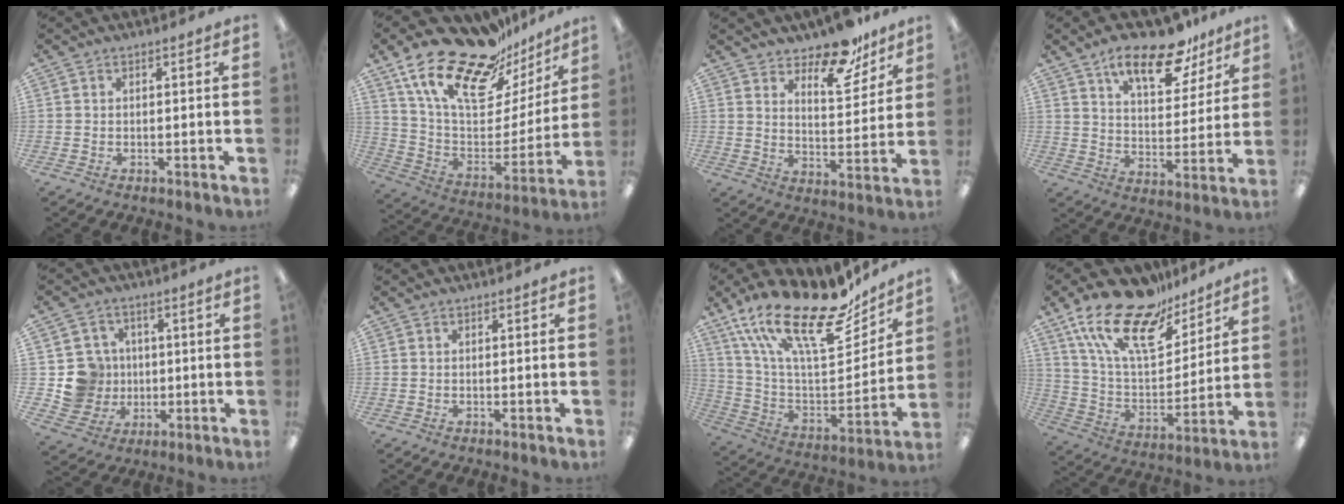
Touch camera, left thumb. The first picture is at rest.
{"total": 24.6, "force": [18.4, 10.2, 12.6], "torque": [-0.214, -0.125, 0.321]}
{"total": 12.2, "force": [10.2, 4.7, 4.6], "torque": [-0.054, -0.077, 0.183]}
{"total": 15.9, "force": [11.4, 6.2, 9.2], "torque": [-0.137, -0.061, 0.192]}
{"total": 10.1, "force": [0.3, 9.9, 2.0], "torque": [-0.056, 0.009, 0.020]}
{"total": 0.0}
{"total": 25.8, "force": [16.8, 10.3, 16.6], "torque": [-0.286, -0.111, 0.288]}
{"total": 21.8, "force": [15.2, 9.3, 12.4], "torque": [-0.250, -0.092, 0.270]}